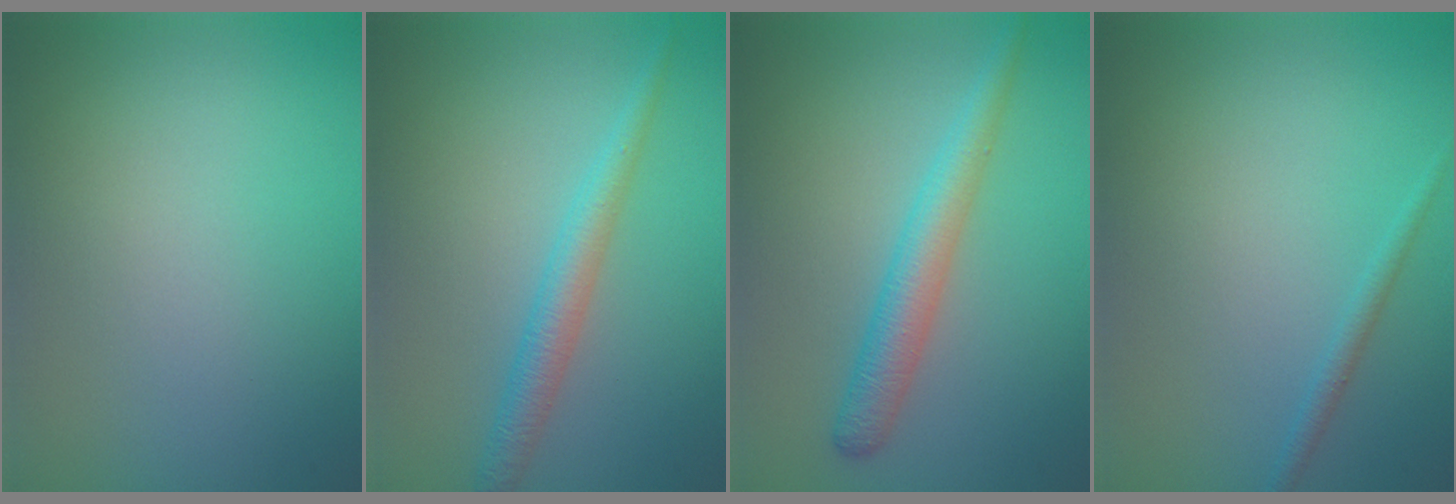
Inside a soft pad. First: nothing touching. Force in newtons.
{"total": 2.6, "press": 2.6, "slide": 0.0}
{"total": 3.3, "press": 3.3, "slide": 0.1}
{"total": 1.1, "press": 1.0, "slide": 0.1}